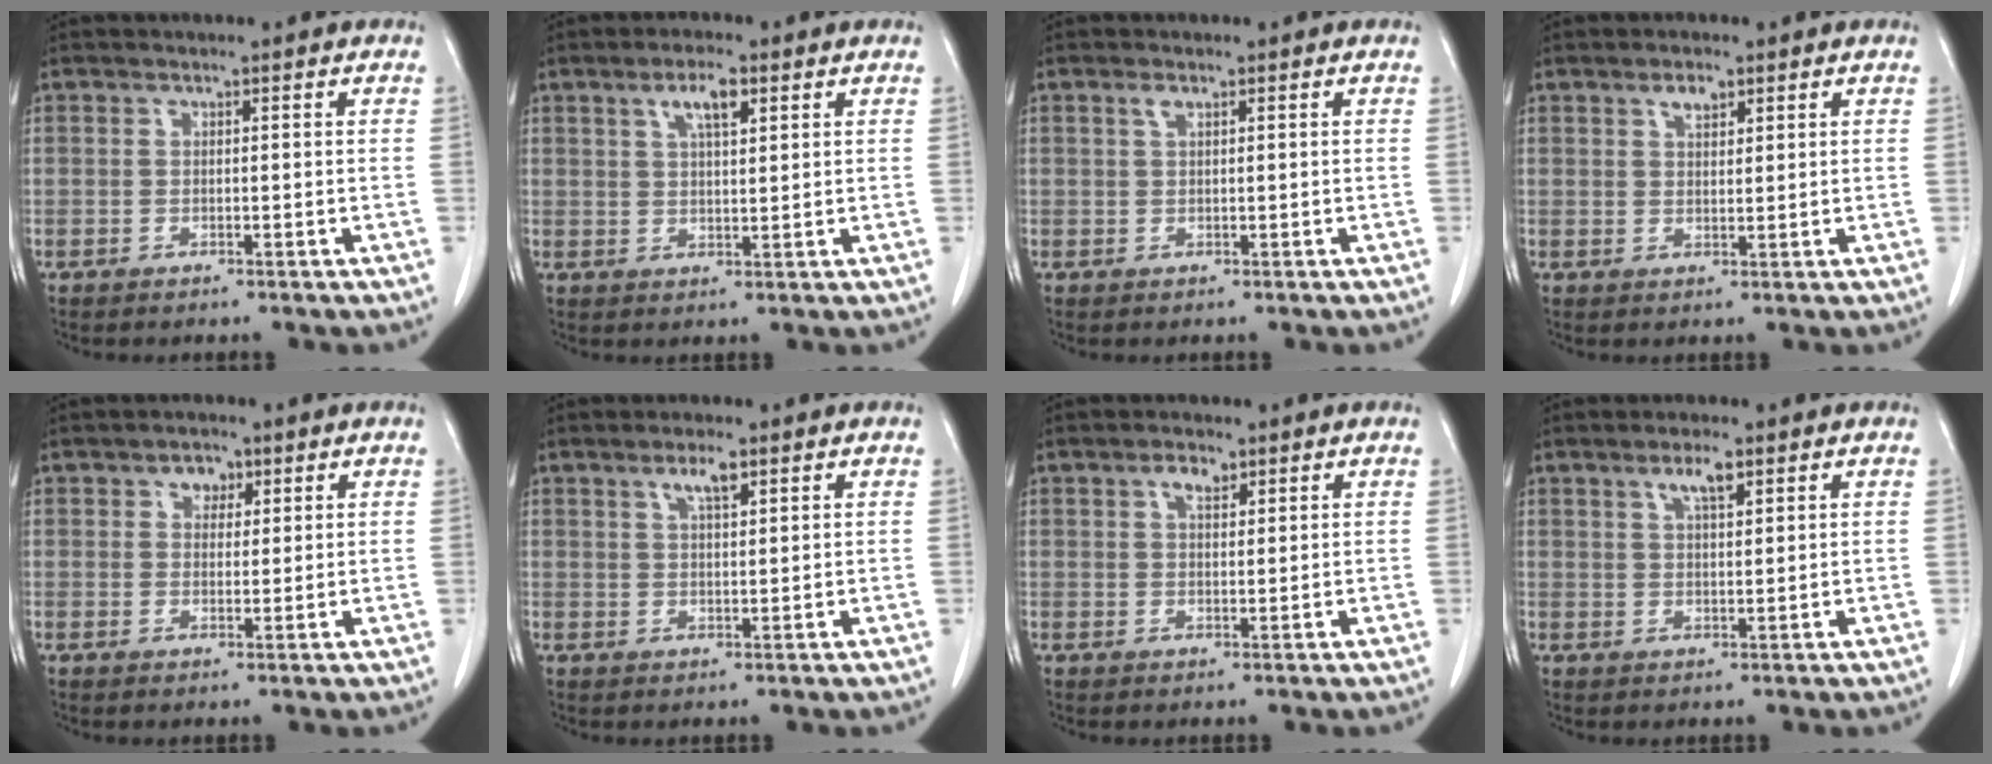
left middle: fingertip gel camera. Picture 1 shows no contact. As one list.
[{"total": 4.7, "force": [2.4, 1.2, 3.8], "torque": [-0.073, 0.005, 0.044]}, {"total": 1.2, "force": [0.7, 0.4, 0.8], "torque": [-0.016, 0.004, 0.012]}, {"total": 2.5, "force": [1.6, 1.1, 1.6], "torque": [-0.030, 0.001, 0.028]}, {"total": 2.8, "force": [1.4, 2.0, 1.4], "torque": [-0.018, 0.005, 0.021]}, {"total": 3.3, "force": [2.0, 0.7, 2.6], "torque": [-0.049, 0.003, 0.036]}, {"total": 2.7, "force": [1.5, 1.2, 1.8], "torque": [-0.034, 0.003, 0.027]}, {"total": 3.5, "force": [2.1, 0.7, 2.7], "torque": [-0.052, 0.004, 0.039]}]